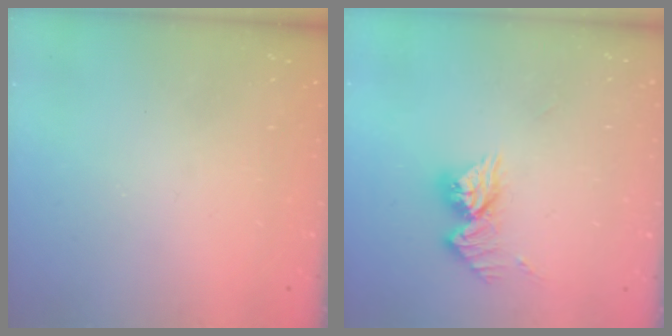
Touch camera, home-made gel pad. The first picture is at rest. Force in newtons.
{"total": 10.6, "press": 10.6, "slide": 1.0}